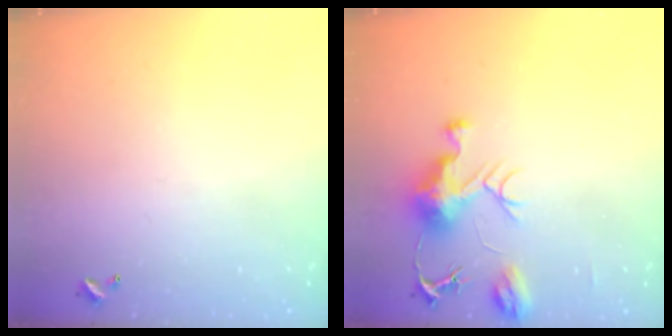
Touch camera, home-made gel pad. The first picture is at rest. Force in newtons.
{"total": 9.2, "press": 9.2, "slide": 1.0}